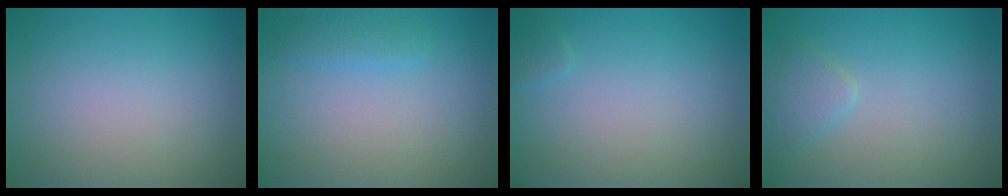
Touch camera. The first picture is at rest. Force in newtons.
{"total": 1.4, "press": 1.4, "slide": 0.1}
{"total": 0.6, "press": 0.6, "slide": 0.0}
{"total": 1.7, "press": 1.7, "slide": 0.1}